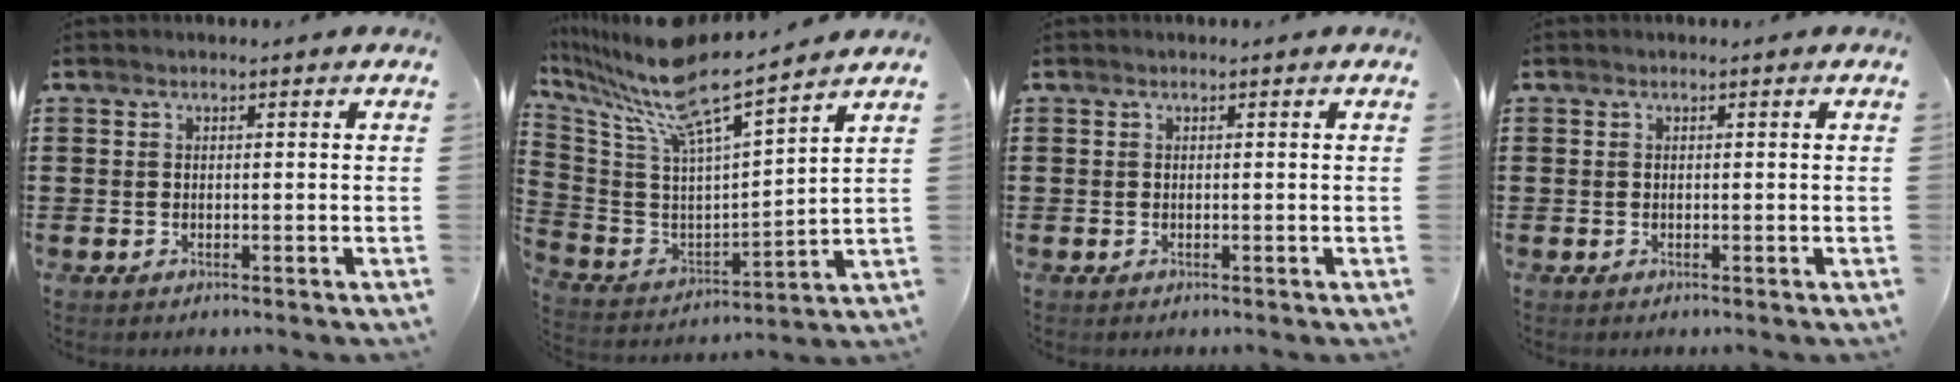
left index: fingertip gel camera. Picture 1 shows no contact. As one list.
[{"total": 10.9, "force": [8.8, 0.5, 6.4], "torque": [-0.164, -0.066, 0.140]}, {"total": 0.0}, {"total": 0.0}]